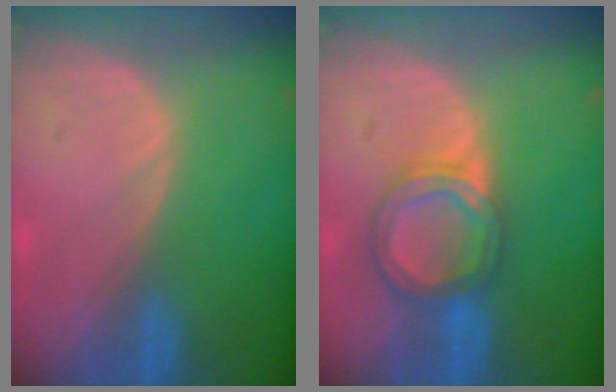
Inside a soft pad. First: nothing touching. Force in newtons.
{"total": 6.4, "press": 5.9, "slide": 2.5}